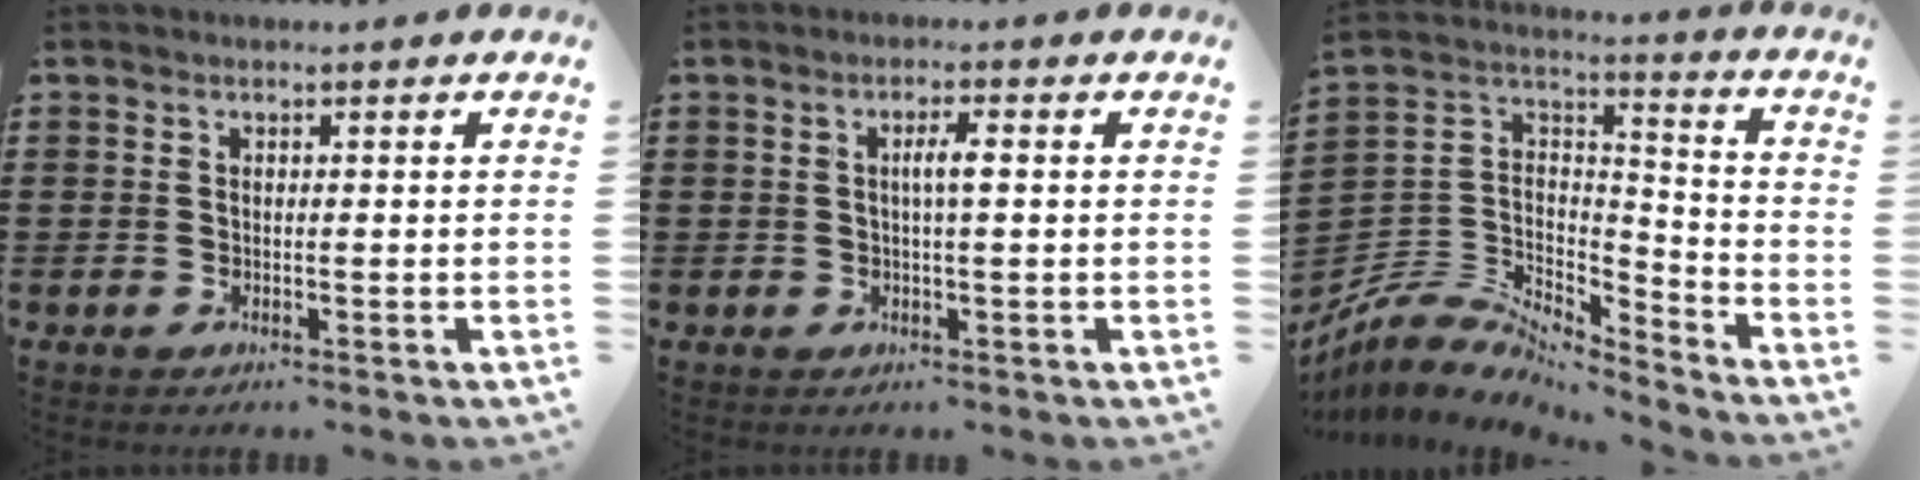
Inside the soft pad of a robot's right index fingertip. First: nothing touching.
{"total": 2.7, "force": [0.3, 0.3, 2.7], "torque": [-0.053, 0.001, 0.002]}
{"total": 7.4, "force": [-6.2, 3.1, 2.6], "torque": [-0.065, 0.004, -0.123]}